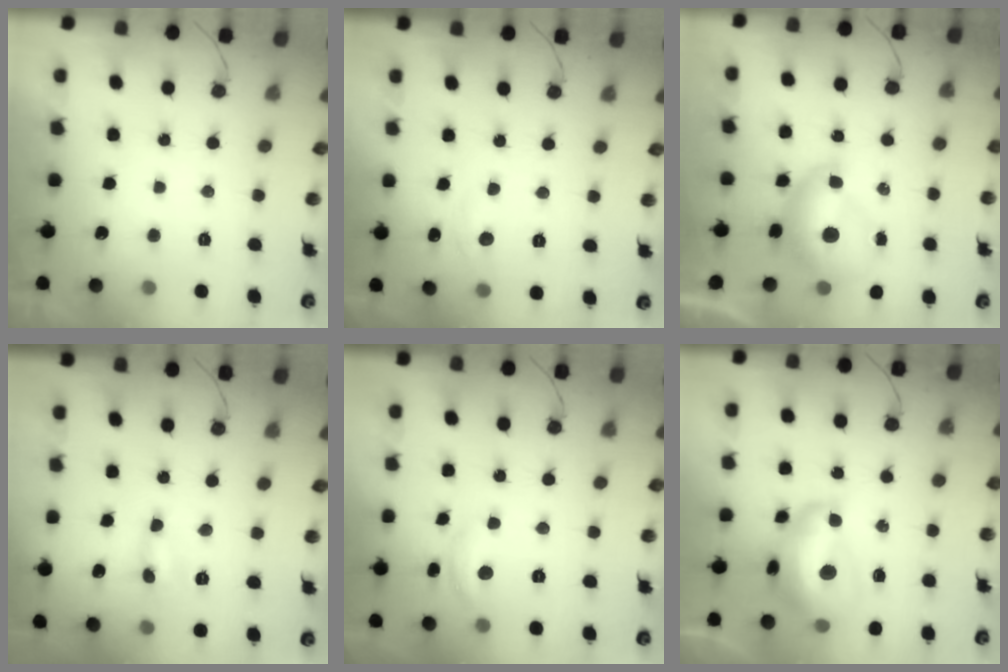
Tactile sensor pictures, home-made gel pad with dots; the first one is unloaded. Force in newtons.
{"total": 5.6, "press": 5.6, "slide": 0.5}
{"total": 8.5, "press": 8.4, "slide": 1.0}
{"total": 0.0}
{"total": 7.3, "press": 7.3, "slide": 0.3}
{"total": 14.3, "press": 14.3, "slide": 1.1}